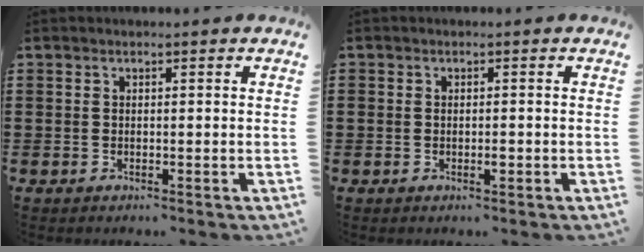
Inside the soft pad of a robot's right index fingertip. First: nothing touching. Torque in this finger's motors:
{"motor_torque": [1.21, 0.92, 0.45, 0.12]}